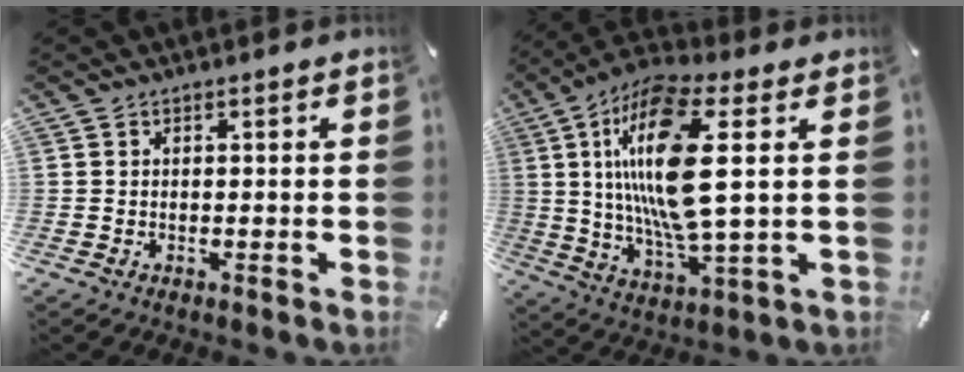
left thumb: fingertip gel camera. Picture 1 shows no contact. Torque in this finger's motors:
{"motor_torque": [1.95, 1.95, 2.56, -0.21, 1.05]}